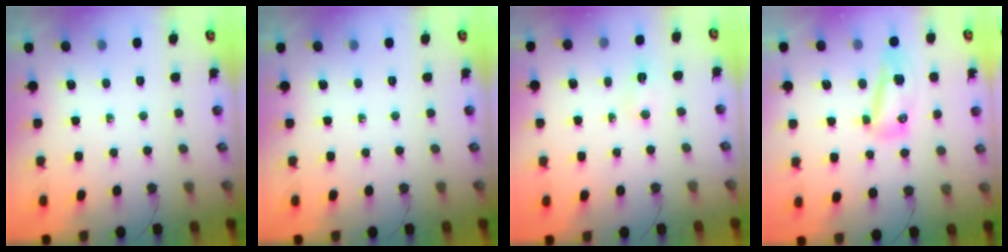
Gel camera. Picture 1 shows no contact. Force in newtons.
{"total": 0.0}
{"total": 2.1, "press": 1.8, "slide": 1.0}
{"total": 25.5, "press": 13.7, "slide": 21.5}